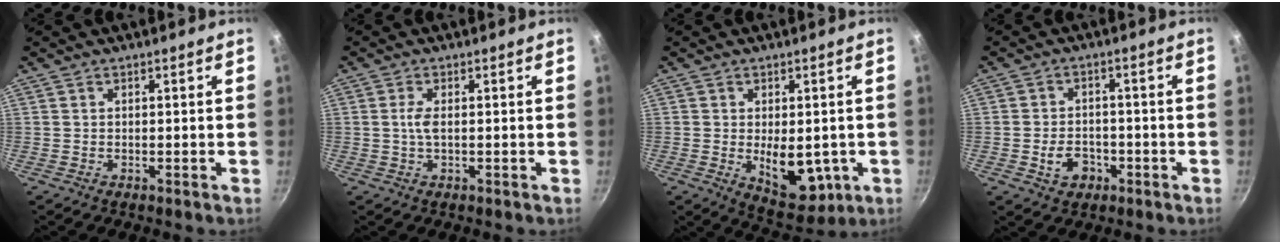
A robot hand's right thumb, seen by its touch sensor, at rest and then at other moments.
{"total": 2.4, "force": [0.1, 0.8, 2.3], "torque": [-0.057, 0.002, 0.000]}
{"total": 10.8, "force": [-1.6, 6.3, 8.6], "torque": [-0.094, -0.016, -0.003]}
{"total": 5.6, "force": [-2.1, 4.3, 3.0], "torque": [-0.034, 0.020, -0.030]}